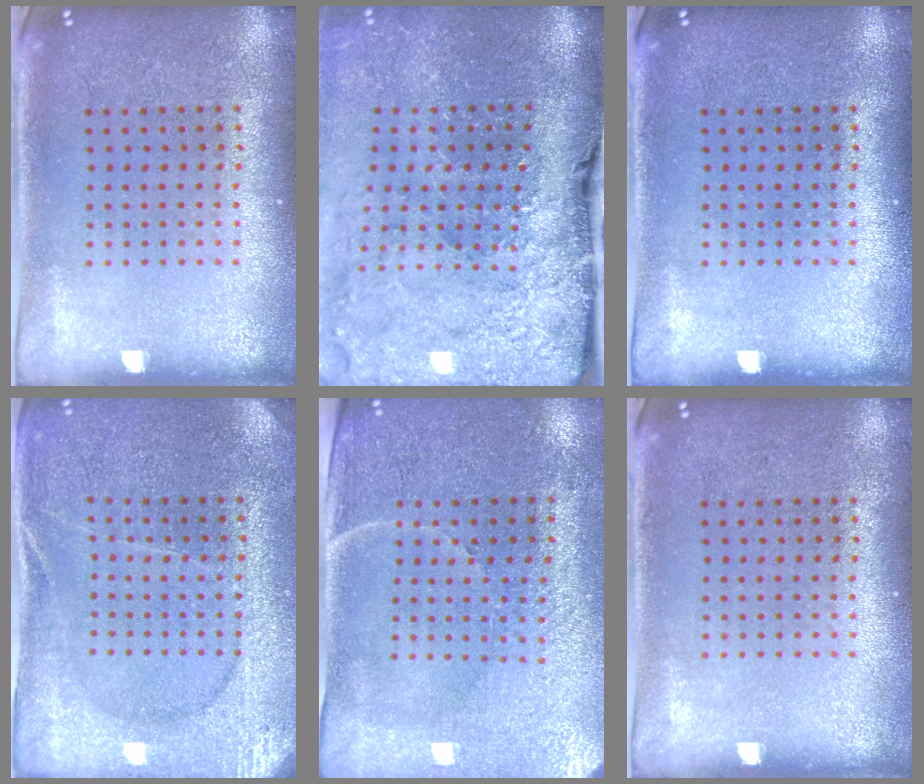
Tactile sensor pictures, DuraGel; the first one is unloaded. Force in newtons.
{"total": 4.7, "press": 3.6, "slide": 3.0}
{"total": 0.0}
{"total": 3.0, "press": 2.9, "slide": 0.4}
{"total": 3.4, "press": 3.2, "slide": 1.0}
{"total": 0.0}